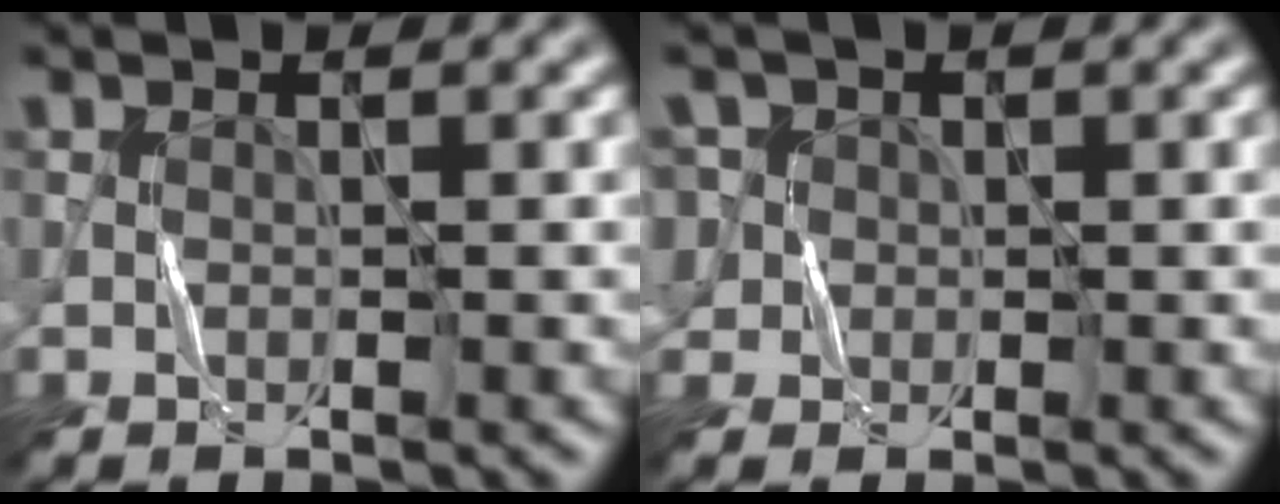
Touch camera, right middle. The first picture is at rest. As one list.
[{"total": 3.9, "force": [1.2, 3.5, 1.3], "torque": [-0.029, 0.021, 0.009]}]